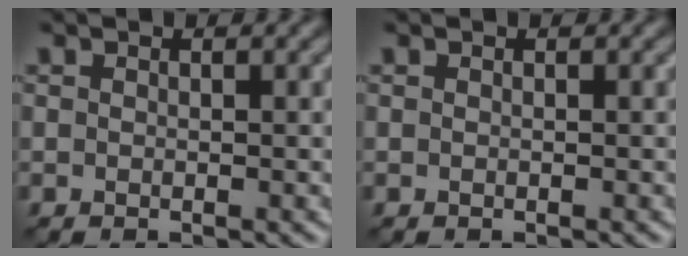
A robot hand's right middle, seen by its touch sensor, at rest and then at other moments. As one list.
[{"total": 0.0}]